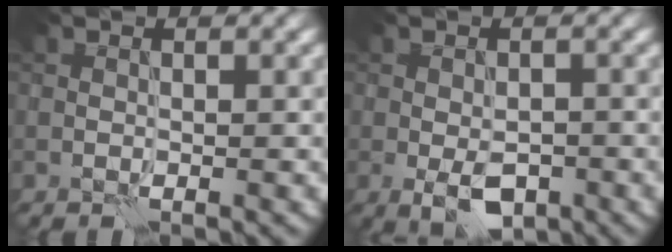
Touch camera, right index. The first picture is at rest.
{"total": 4.1, "force": [-1.7, 2.1, 3.1], "torque": [-0.050, -0.003, -0.028]}